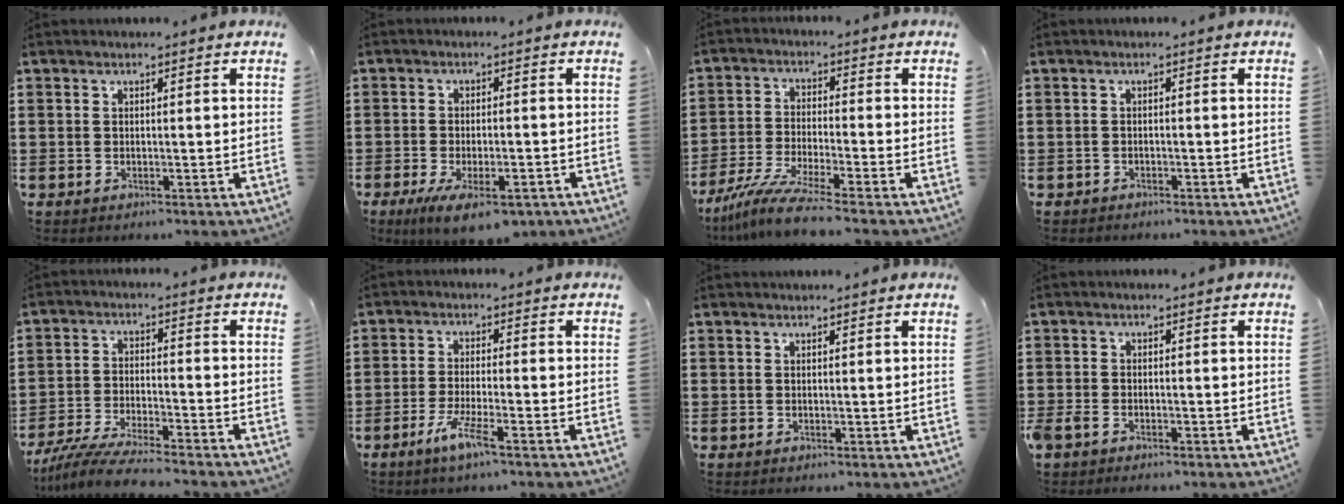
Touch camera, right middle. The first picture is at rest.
{"total": 6.0, "force": [-3.8, 1.9, 4.2], "torque": [-0.079, -0.004, -0.069]}
{"total": 7.3, "force": [-6.1, -0.3, 3.9], "torque": [-0.092, -0.018, -0.121]}
{"total": 0.7, "force": [-0.7, 0.3, -0.1], "torque": [-0.001, 0.000, -0.015]}
{"total": 6.8, "force": [-6.3, 0.1, 2.5], "torque": [-0.061, -0.011, -0.123]}
{"total": 4.8, "force": [-2.9, 0.2, 3.8], "torque": [-0.083, -0.011, -0.055]}
{"total": 0.5, "force": [0.5, 0.1, 0.0], "torque": [0.006, -0.002, 0.008]}
{"total": 1.5, "force": [-1.2, 0.7, 0.7], "torque": [-0.030, -0.005, -0.028]}